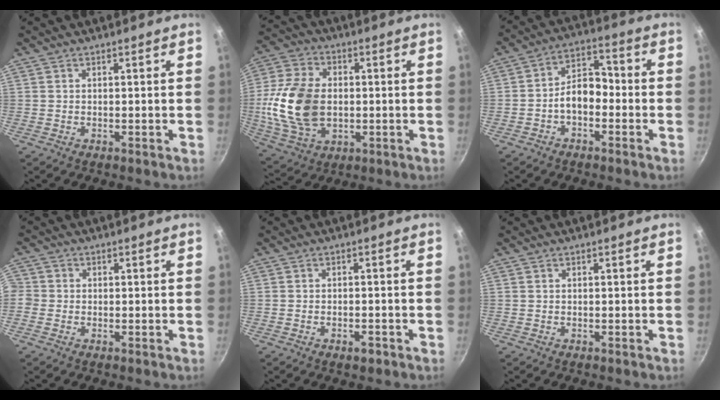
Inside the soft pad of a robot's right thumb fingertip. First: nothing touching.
{"total": 18.3, "force": [-0.6, 12.3, 13.5], "torque": [-0.258, 0.009, -0.006]}
{"total": 7.5, "force": [-2.4, 4.8, 5.3], "torque": [-0.060, 0.043, -0.049]}
{"total": 2.9, "force": [-0.8, 2.7, 0.7], "torque": [-0.006, 0.009, -0.023]}
{"total": 2.1, "force": [-1.2, 1.0, 1.4], "torque": [-0.021, 0.010, -0.018]}
{"total": 0.0}